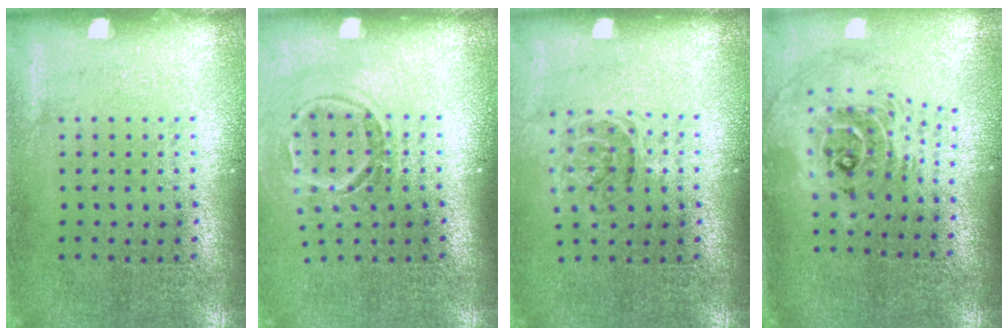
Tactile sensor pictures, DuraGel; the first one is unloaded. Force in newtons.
{"total": 1.6, "press": 1.1, "slide": 1.1}
{"total": 1.1, "press": 1.1, "slide": 0.4}
{"total": 2.2, "press": 1.6, "slide": 1.5}